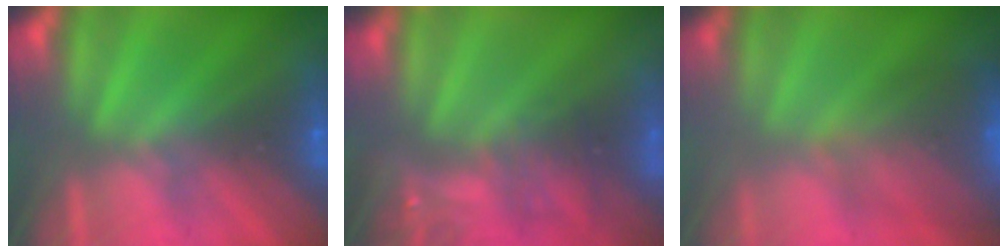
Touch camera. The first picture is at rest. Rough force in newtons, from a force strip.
{"total": 3.4}
{"total": 9.3}